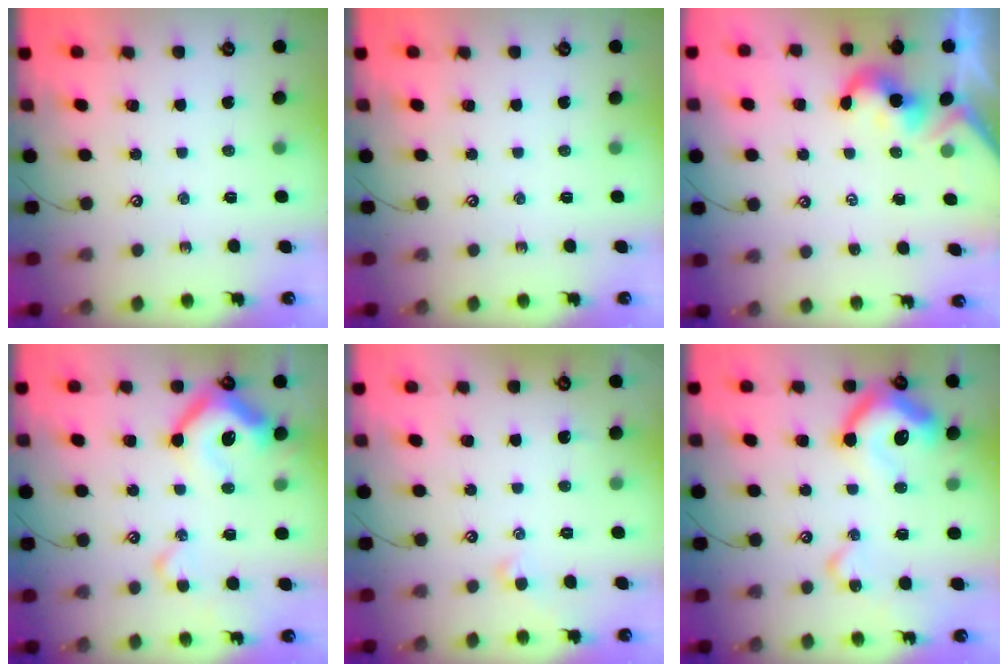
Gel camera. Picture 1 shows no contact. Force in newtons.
{"total": 0.0}
{"total": 2.0, "press": 1.9, "slide": 0.5}
{"total": 14.3, "press": 14.2, "slide": 1.7}
{"total": 0.7, "press": 0.3, "slide": 0.6}
{"total": 15.6, "press": 15.5, "slide": 1.4}